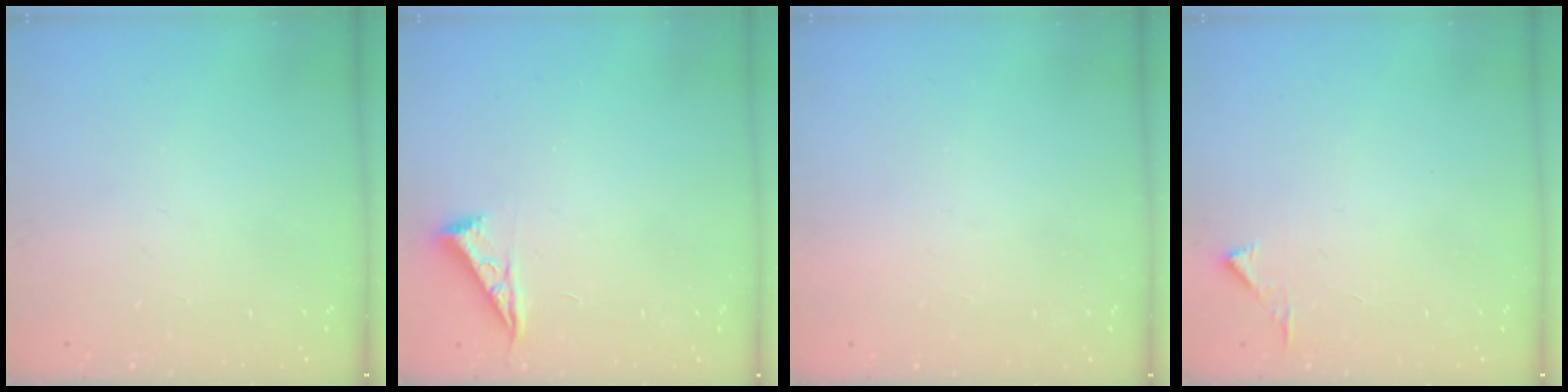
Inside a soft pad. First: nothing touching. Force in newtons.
{"total": 5.0, "press": 5.0, "slide": 0.7}
{"total": 1.5, "press": 1.5, "slide": 0.1}
{"total": 2.8, "press": 2.8, "slide": 0.3}